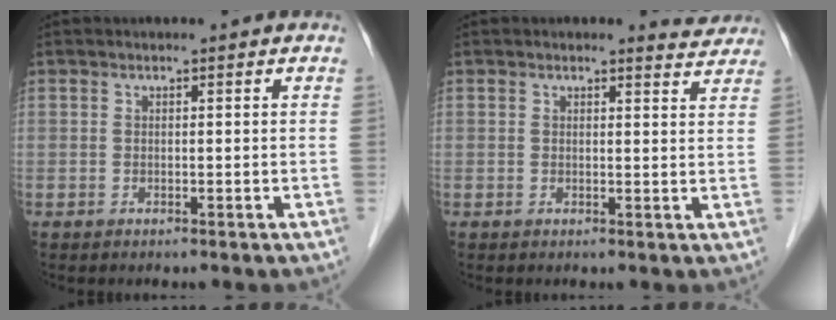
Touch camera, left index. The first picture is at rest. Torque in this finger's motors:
{"motor_torque": [0.19, -1.12, 0.09, 0.00]}